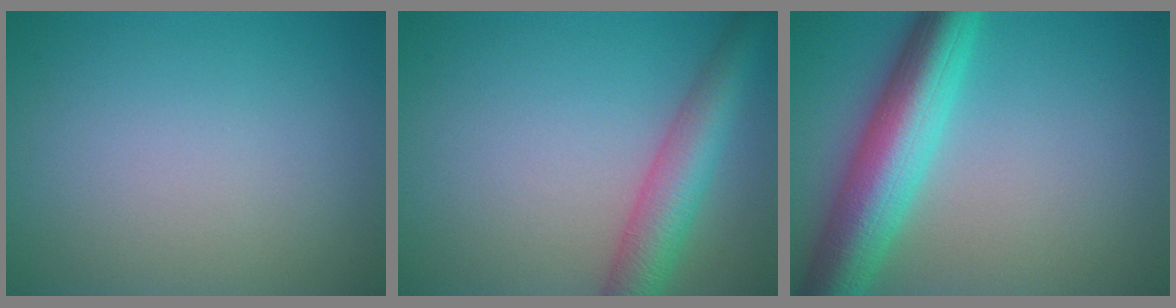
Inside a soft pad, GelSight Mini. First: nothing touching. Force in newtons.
{"total": 5.2, "press": 5.2, "slide": 0.3}
{"total": 8.6, "press": 8.6, "slide": 0.5}